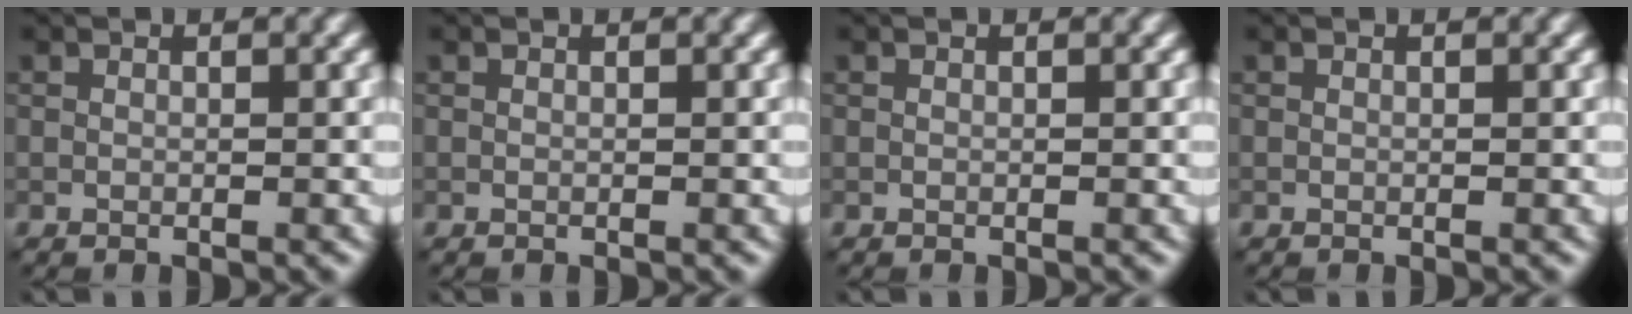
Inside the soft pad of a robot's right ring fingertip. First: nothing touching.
{"total": 0.0}
{"total": 0.0}
{"total": 0.0}